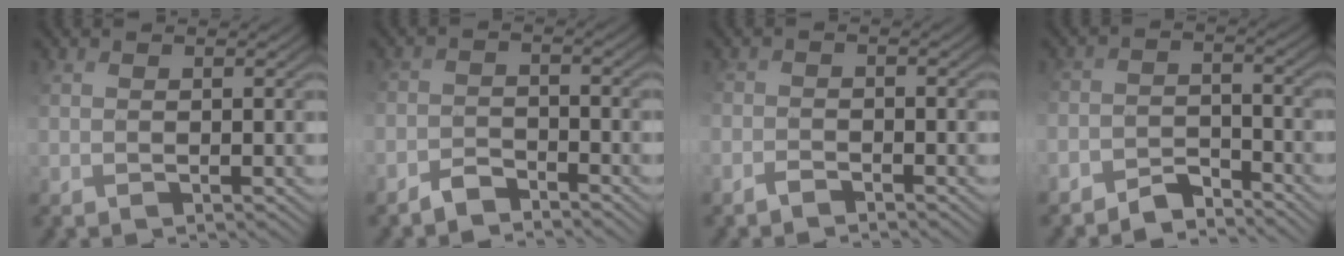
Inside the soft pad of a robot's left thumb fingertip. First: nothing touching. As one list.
[{"total": 2.6, "force": [-2.5, 0.7, 0.0], "torque": [0.001, 0.001, -0.051]}, {"total": 1.5, "force": [-1.4, 0.4, -0.2], "torque": [0.004, -0.002, -0.027]}, {"total": 4.6, "force": [-4.5, 1.1, 0.3], "torque": [-0.007, -0.002, -0.082]}]